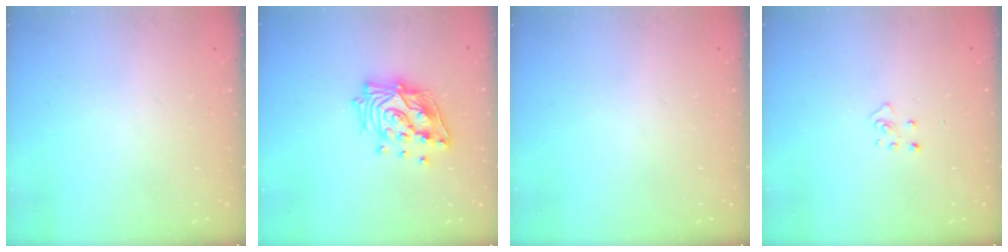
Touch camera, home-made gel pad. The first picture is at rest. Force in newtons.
{"total": 16.7, "press": 16.7, "slide": 1.2}
{"total": 0.0}
{"total": 3.7, "press": 3.6, "slide": 0.3}